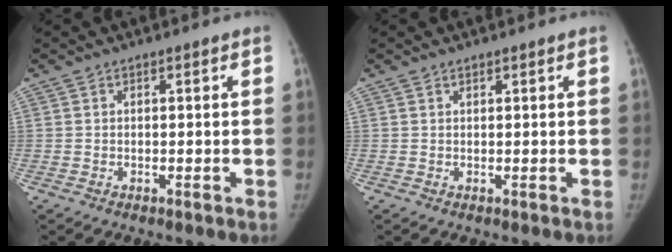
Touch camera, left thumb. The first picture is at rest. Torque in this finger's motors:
{"motor_torque": [-0.17, -0.04, -0.33, 0.36, -0.02]}